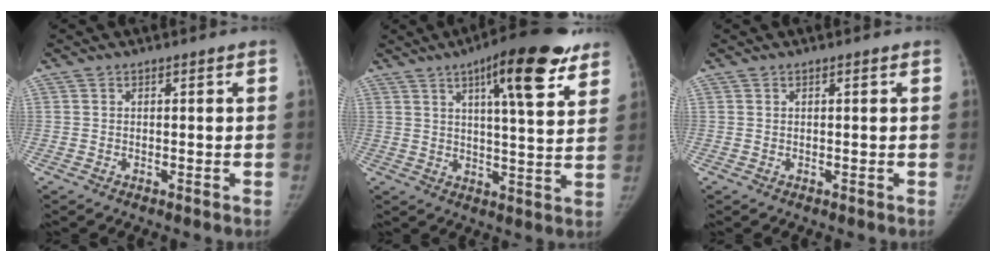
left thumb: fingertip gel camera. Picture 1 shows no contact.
{"total": 17.0, "force": [9.6, 4.1, 13.4], "torque": [-0.166, -0.032, 0.134]}
{"total": 0.0}